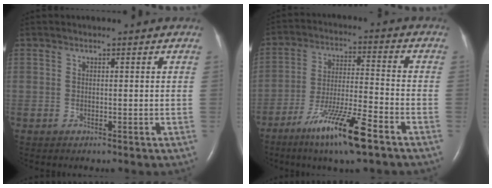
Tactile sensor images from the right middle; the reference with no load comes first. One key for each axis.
{"total": 12.4, "fx": -7.8, "fy": 0.6, "fz": 9.6, "tx": -0.181, "ty": -0.027, "tz": -0.139}